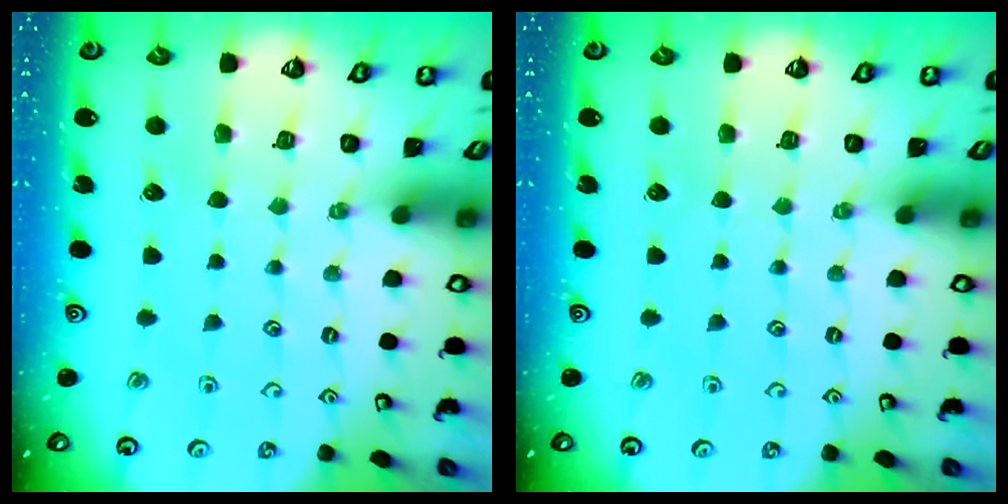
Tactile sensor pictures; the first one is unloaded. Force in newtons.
{"total": 0.0}